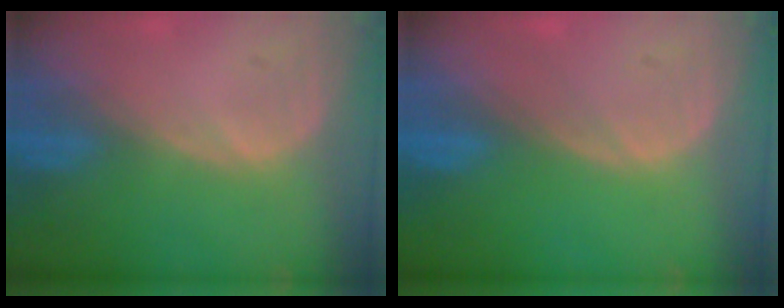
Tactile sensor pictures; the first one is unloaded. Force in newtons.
{"total": 0.0}